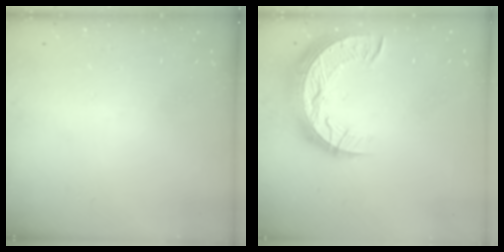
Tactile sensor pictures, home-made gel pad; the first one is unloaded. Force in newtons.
{"total": 15.0, "press": 15.0, "slide": 1.0}